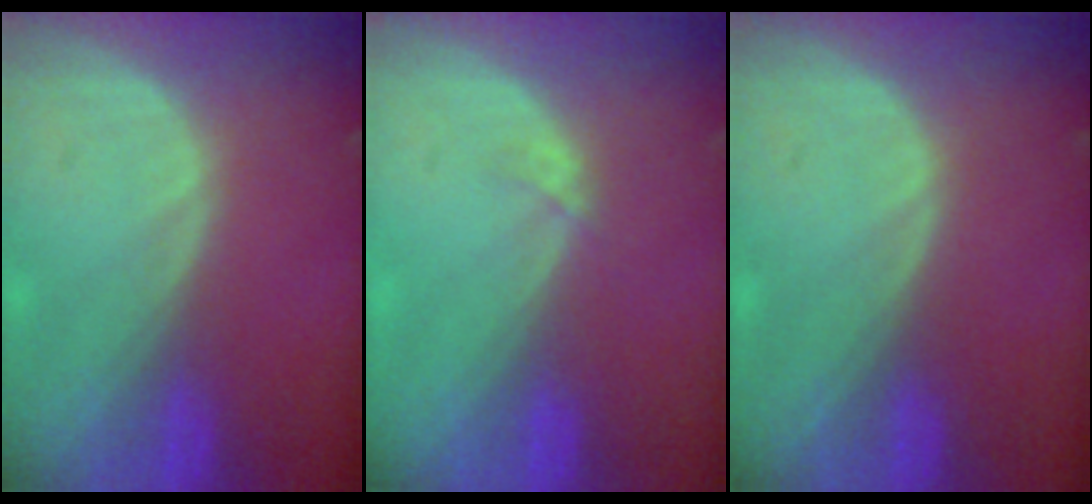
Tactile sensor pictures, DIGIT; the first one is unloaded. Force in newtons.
{"total": 1.2, "press": 0.9, "slide": 0.7}
{"total": 0.0}